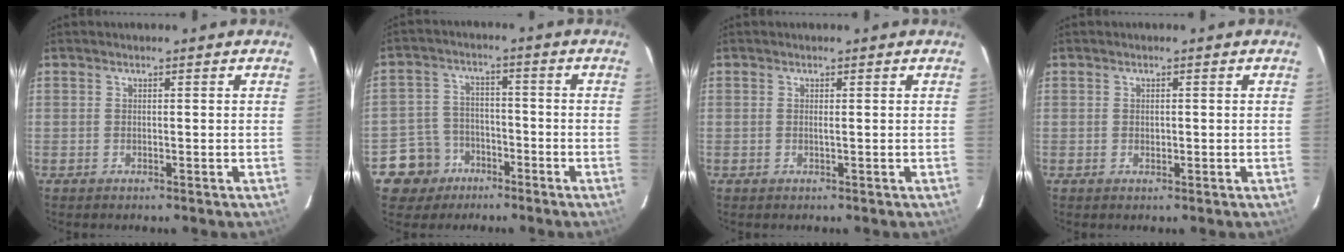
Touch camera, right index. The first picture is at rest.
{"total": 8.2, "force": [-4.7, 6.7, 0.8], "torque": [-0.042, 0.027, -0.070]}
{"total": 0.5, "force": [0.0, -0.1, 0.5], "torque": [-0.009, 0.000, -0.001]}
{"total": 0.9, "force": [0.0, 0.7, 0.7], "torque": [-0.010, 0.001, 0.001]}